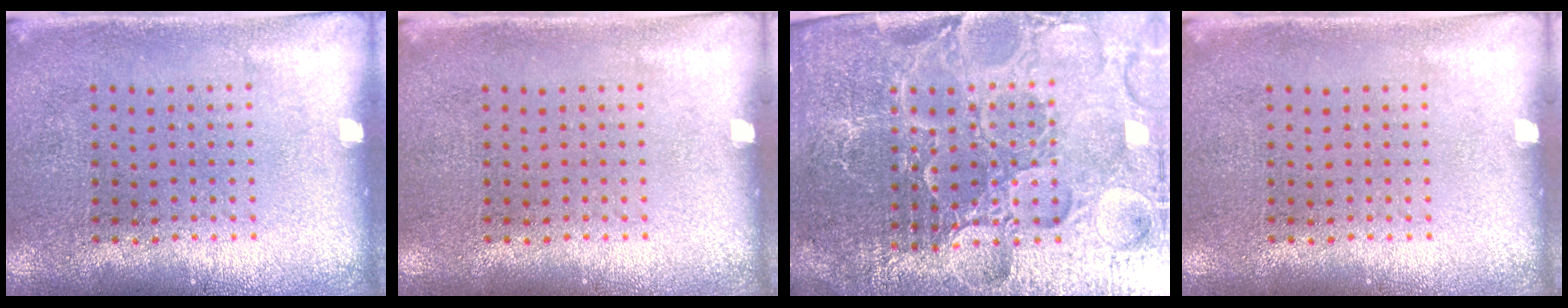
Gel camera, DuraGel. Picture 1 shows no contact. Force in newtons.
{"total": 0.0}
{"total": 6.0, "press": 5.4, "slide": 2.7}
{"total": 0.0}